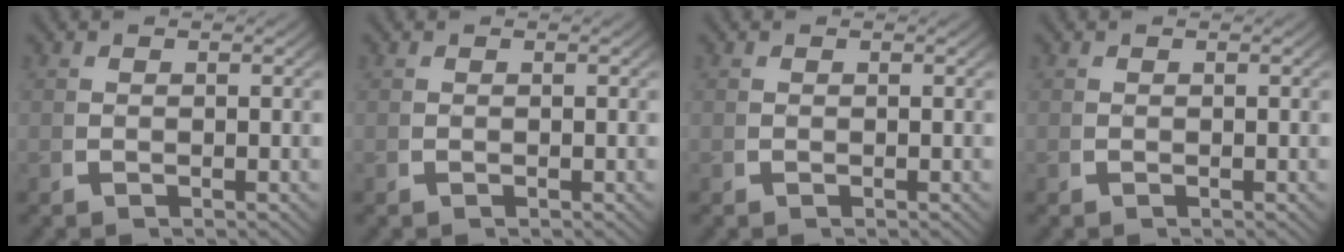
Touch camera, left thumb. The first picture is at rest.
{"total": 0.0}
{"total": 0.0}
{"total": 0.0}